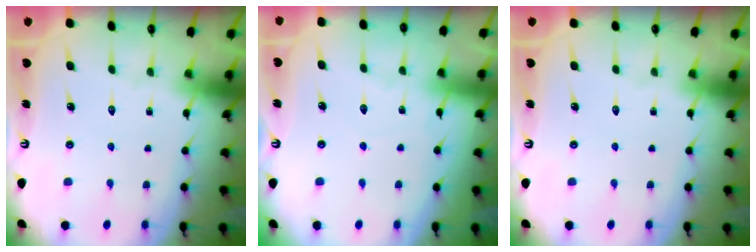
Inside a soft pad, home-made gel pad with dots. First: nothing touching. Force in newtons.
{"total": 4.2, "press": 4.2, "slide": 0.3}
{"total": 0.0}